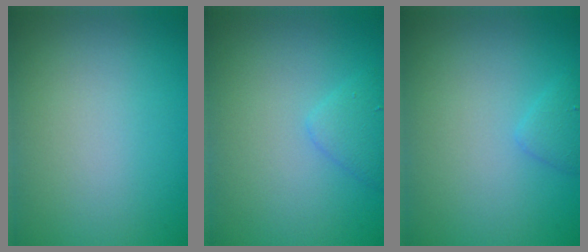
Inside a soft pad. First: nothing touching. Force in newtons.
{"total": 1.7, "press": 1.7, "slide": 0.1}
{"total": 1.2, "press": 1.2, "slide": 0.1}